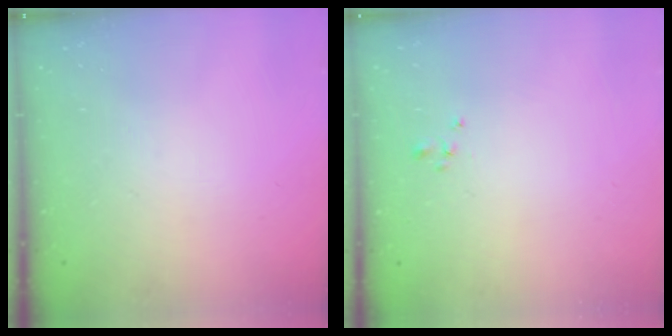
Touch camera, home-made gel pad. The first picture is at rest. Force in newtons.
{"total": 2.4, "press": 2.3, "slide": 0.6}